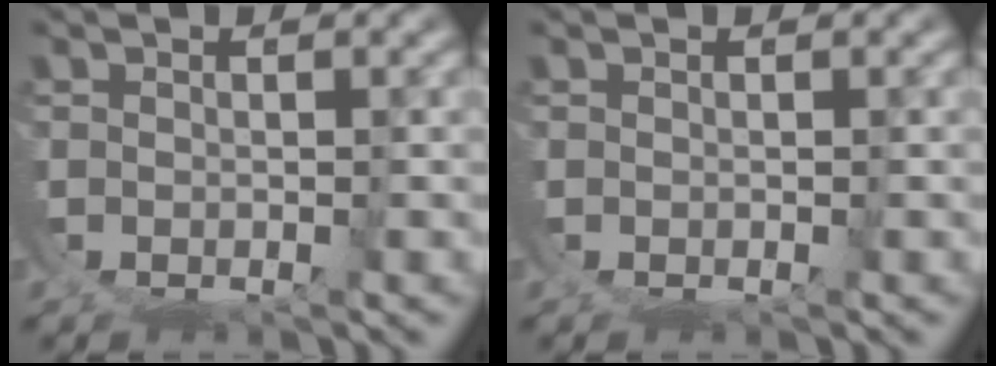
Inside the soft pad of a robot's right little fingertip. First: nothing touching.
{"total": 0.0}